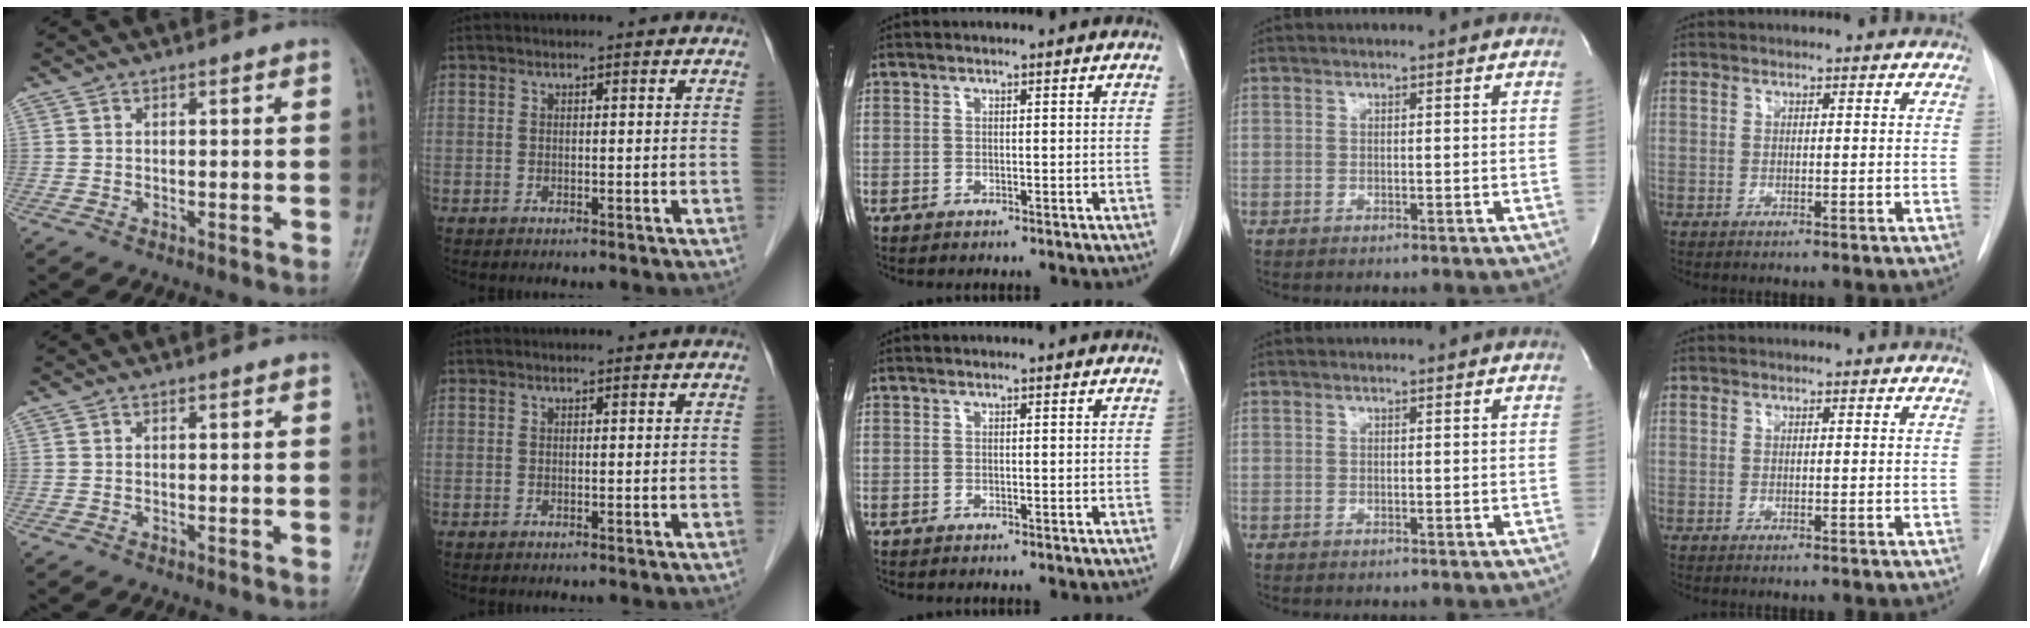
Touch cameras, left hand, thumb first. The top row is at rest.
{}